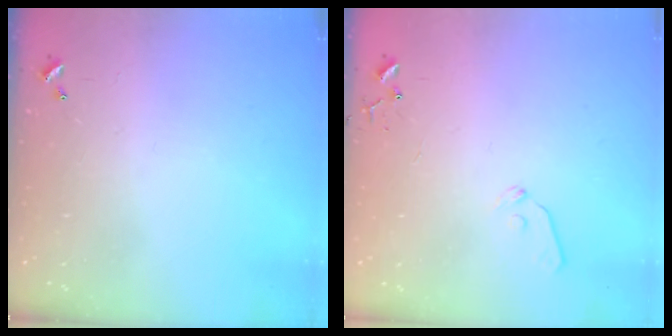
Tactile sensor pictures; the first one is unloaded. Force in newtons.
{"total": 7.5, "press": 7.4, "slide": 0.9}